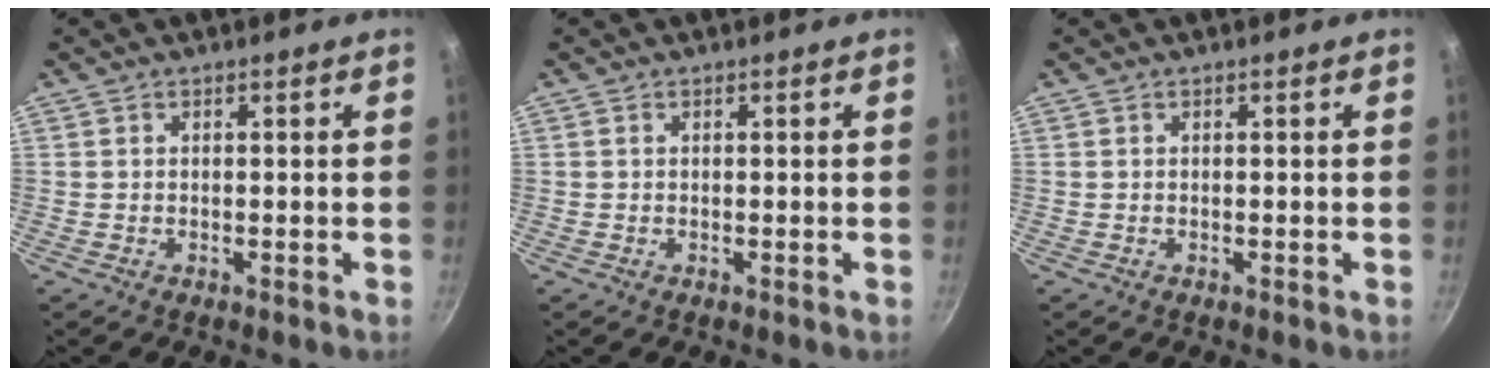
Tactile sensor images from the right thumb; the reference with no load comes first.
{"total": 0.0}
{"total": 0.0}